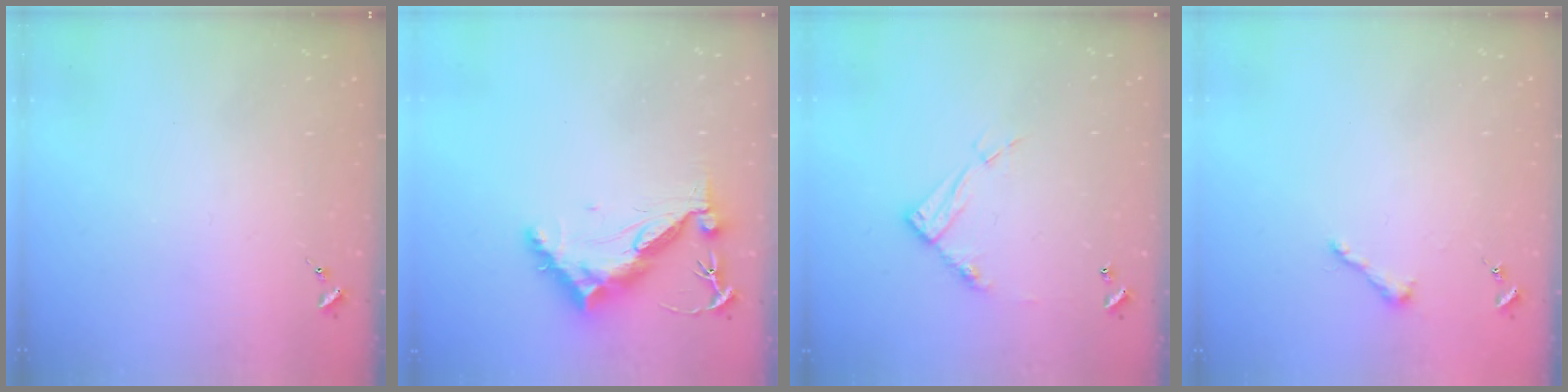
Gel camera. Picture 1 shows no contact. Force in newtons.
{"total": 10.4, "press": 10.3, "slide": 0.9}
{"total": 11.8, "press": 11.7, "slide": 1.1}
{"total": 3.9, "press": 3.9, "slide": 0.3}